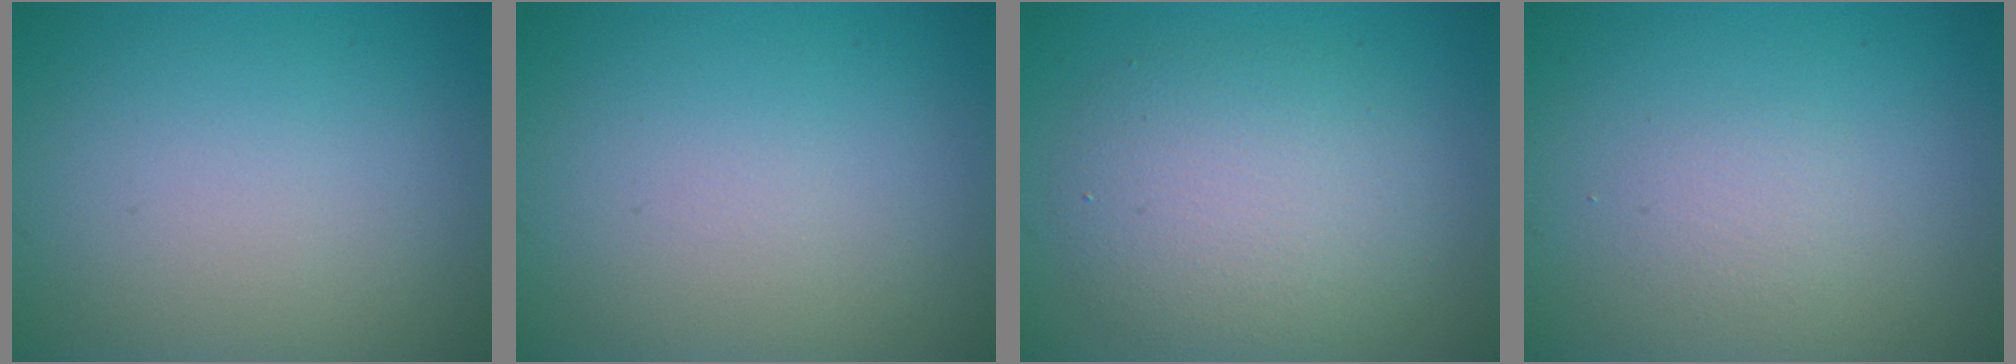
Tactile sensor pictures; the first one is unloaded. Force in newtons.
{"total": 0.0}
{"total": 5.3, "press": 5.3, "slide": 0.6}
{"total": 1.2, "press": 1.2, "slide": 0.0}